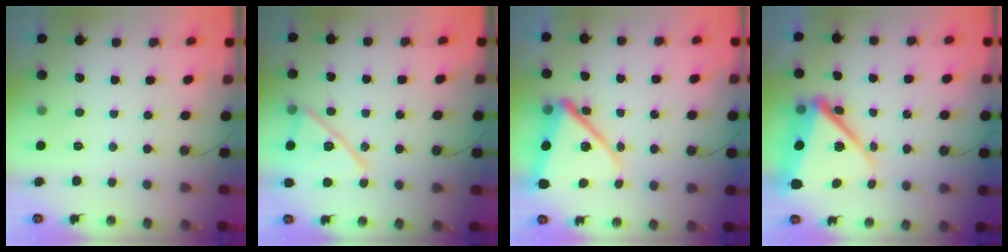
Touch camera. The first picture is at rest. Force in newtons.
{"total": 16.6, "press": 16.5, "slide": 1.6}
{"total": 16.9, "press": 16.9, "slide": 1.3}
{"total": 16.9, "press": 16.8, "slide": 1.7}